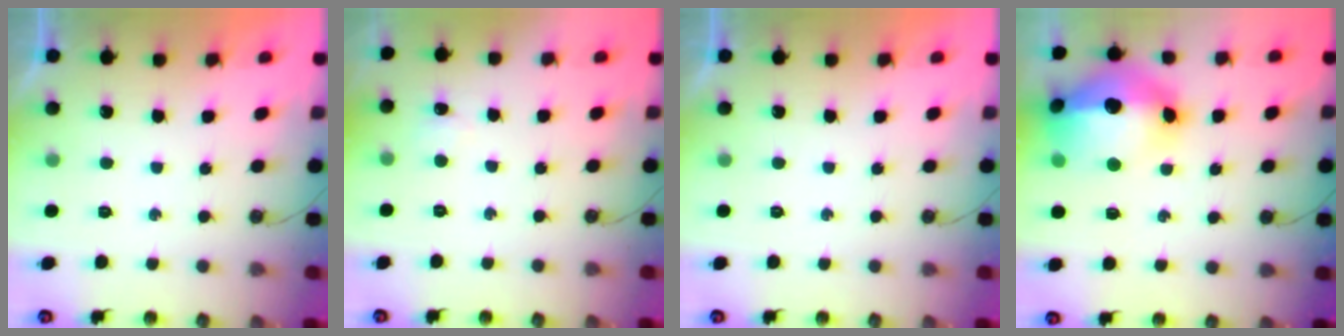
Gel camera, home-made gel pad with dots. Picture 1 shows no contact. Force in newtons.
{"total": 3.9, "press": 3.9, "slide": 0.6}
{"total": 0.0}
{"total": 25.2, "press": 21.8, "slide": 12.7}